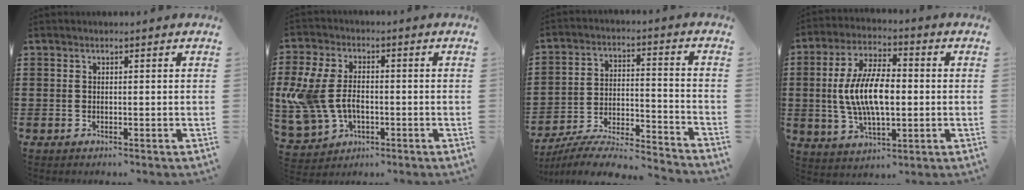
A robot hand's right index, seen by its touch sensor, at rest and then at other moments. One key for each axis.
{"total": 8.8, "fx": -0.8, "fy": 6.2, "fz": 6.3, "tx": -0.175, "ty": 0.003, "tz": -0.022}
{"total": 6.8, "fx": -6.3, "fy": 1.0, "fz": 2.5, "tx": -0.055, "ty": -0.005, "tz": -0.126}
{"total": 10.6, "fx": -0.4, "fy": 4.7, "fz": 9.5, "tx": -0.203, "ty": 0.003, "tz": -0.013}